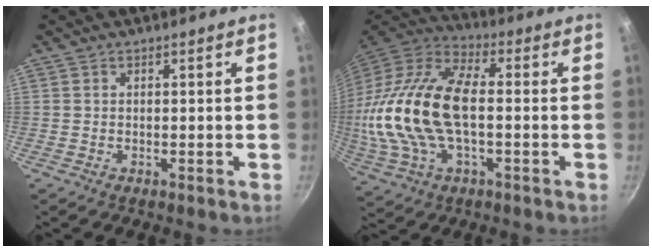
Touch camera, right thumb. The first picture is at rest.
{"total": 23.4, "force": [-0.7, 12.3, 19.9], "torque": [-0.406, 0.030, -0.021]}